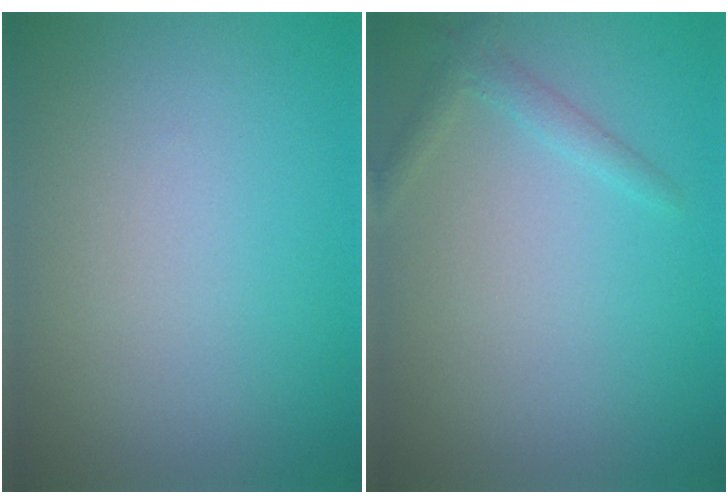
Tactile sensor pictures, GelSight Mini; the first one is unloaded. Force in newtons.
{"total": 1.4, "press": 1.4, "slide": 0.0}